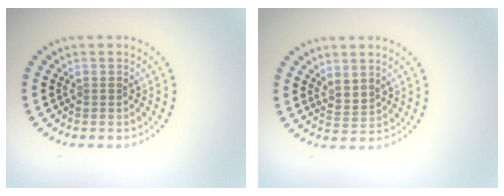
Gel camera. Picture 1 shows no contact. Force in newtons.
{"total": 1.8, "press": 1.4, "slide": 1.2}